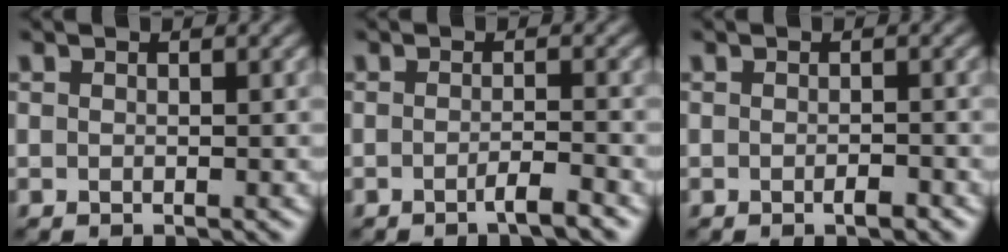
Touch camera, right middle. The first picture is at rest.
{"total": 1.9, "force": [-1.1, 0.3, 1.6], "torque": [-0.018, 0.004, -0.025]}
{"total": 1.1, "force": [-0.6, 0.3, 0.9], "torque": [-0.015, -0.001, -0.008]}